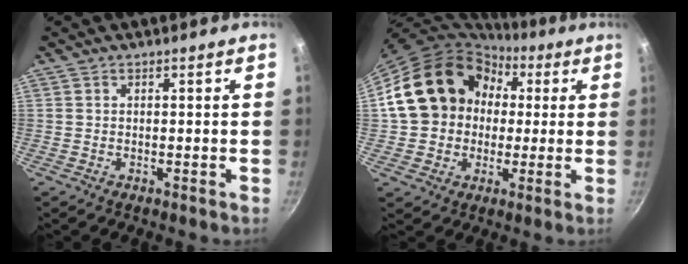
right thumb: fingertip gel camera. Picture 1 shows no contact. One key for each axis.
{"total": 18.5, "fx": 2.7, "fy": 15.8, "fz": 9.1, "tx": -0.130, "ty": 0.044, "tz": 0.045}